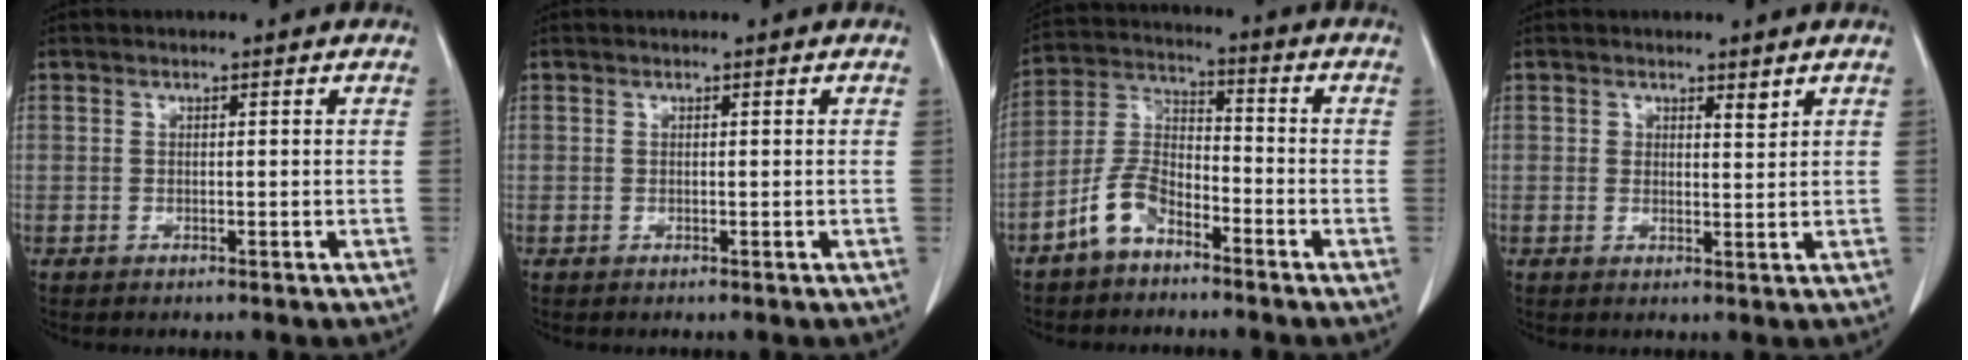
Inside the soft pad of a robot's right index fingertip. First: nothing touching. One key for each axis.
{"total": 0.0}
{"total": 8.4, "fx": -5.3, "fy": 4.1, "fz": 5.0, "tx": -0.121, "ty": 0.016, "tz": -0.112}
{"total": 2.1, "fx": 1.3, "fy": 1.0, "fz": 1.2, "tx": -0.024, "ty": 0.004, "tz": 0.026}